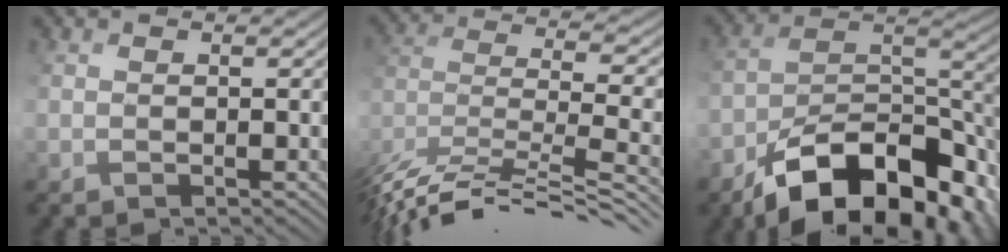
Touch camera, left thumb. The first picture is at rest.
{"total": 11.5, "force": [-8.3, 3.1, 7.3], "torque": [-0.160, 0.030, -0.135]}
{"total": 16.1, "force": [-10.6, 8.1, 8.9], "torque": [-0.184, -0.030, -0.151]}